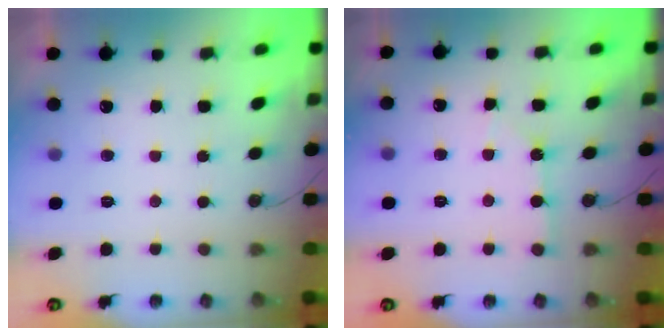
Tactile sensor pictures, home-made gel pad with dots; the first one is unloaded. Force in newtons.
{"total": 2.2, "press": 2.2, "slide": 0.4}